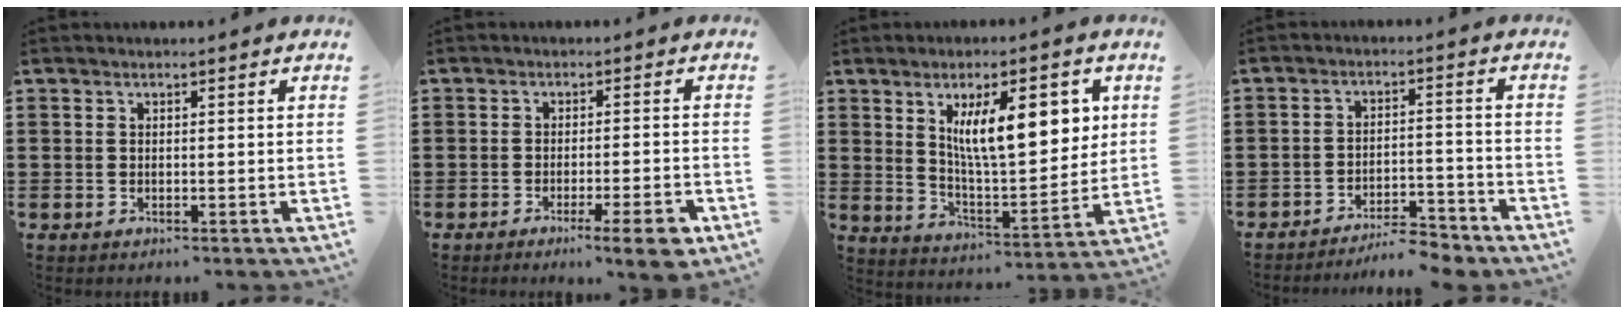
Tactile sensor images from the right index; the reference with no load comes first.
{"total": 5.1, "force": [-3.1, 0.3, 4.1], "torque": [-0.062, -0.007, -0.050]}
{"total": 12.5, "force": [4.2, 4.7, 10.8], "torque": [-0.180, 0.001, 0.068]}
{"total": 5.3, "force": [-5.1, 0.4, 1.3], "torque": [-0.023, 0.006, -0.103]}